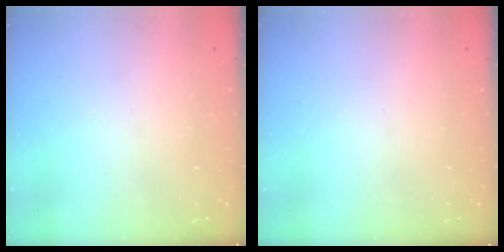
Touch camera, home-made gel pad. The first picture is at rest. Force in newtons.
{"total": 0.0}